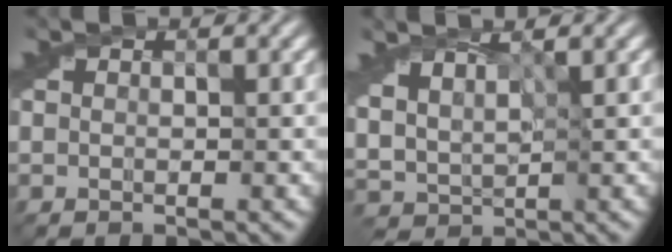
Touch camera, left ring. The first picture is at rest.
{"total": 3.3, "force": [2.4, 1.3, 1.9], "torque": [-0.049, 0.007, 0.047]}